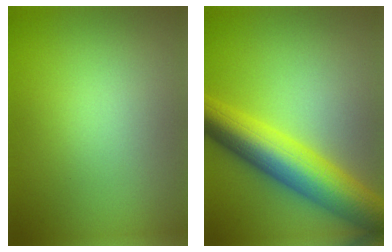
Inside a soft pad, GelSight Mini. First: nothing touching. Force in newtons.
{"total": 9.4, "press": 9.4, "slide": 0.1}